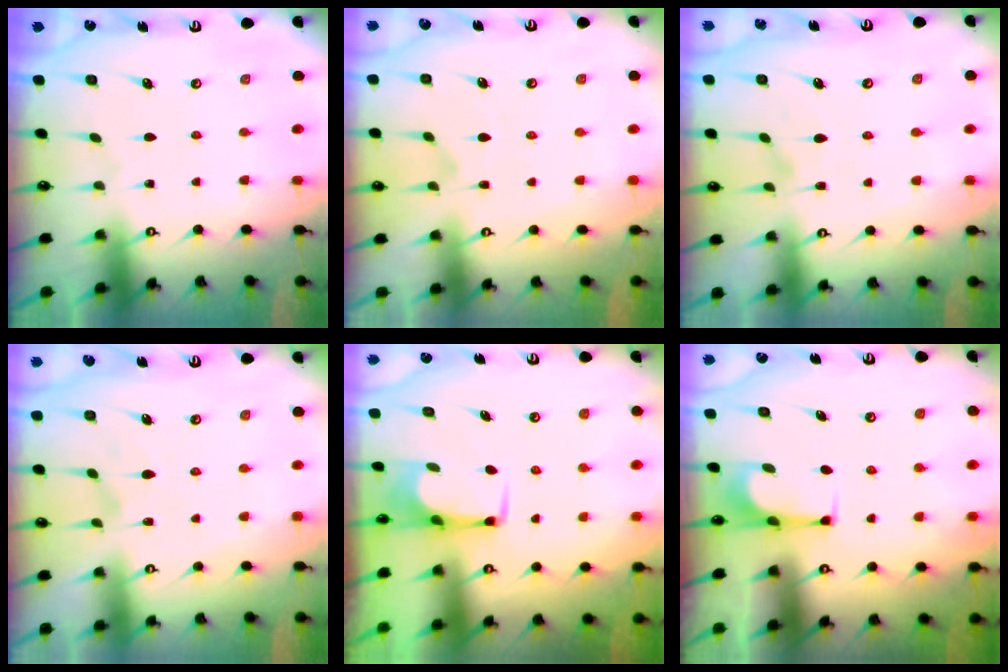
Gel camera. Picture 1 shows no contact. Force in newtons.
{"total": 5.2, "press": 5.1, "slide": 1.3}
{"total": 1.2, "press": 0.7, "slide": 0.9}
{"total": 1.5, "press": 1.3, "slide": 0.6}
{"total": 2.7, "press": 2.7, "slide": 0.4}
{"total": 2.1, "press": 1.9, "slide": 0.8}